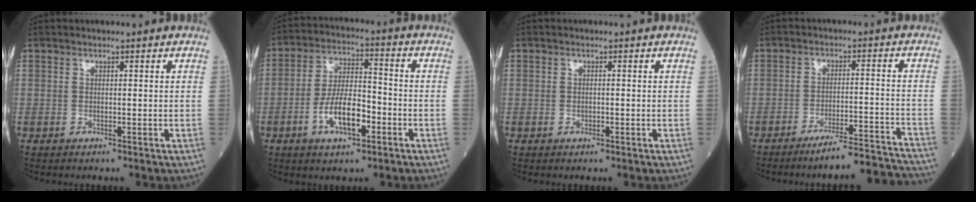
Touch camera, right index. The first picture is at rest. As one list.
[{"total": 9.6, "force": [-3.7, 3.4, 8.1], "torque": [-0.159, 0.008, -0.068]}, {"total": 0.8, "force": [-0.3, 0.5, 0.6], "torque": [-0.013, 0.000, -0.004]}, {"total": 11.9, "force": [-11.4, -0.9, 3.5], "torque": [-0.029, 0.012, -0.167]}]